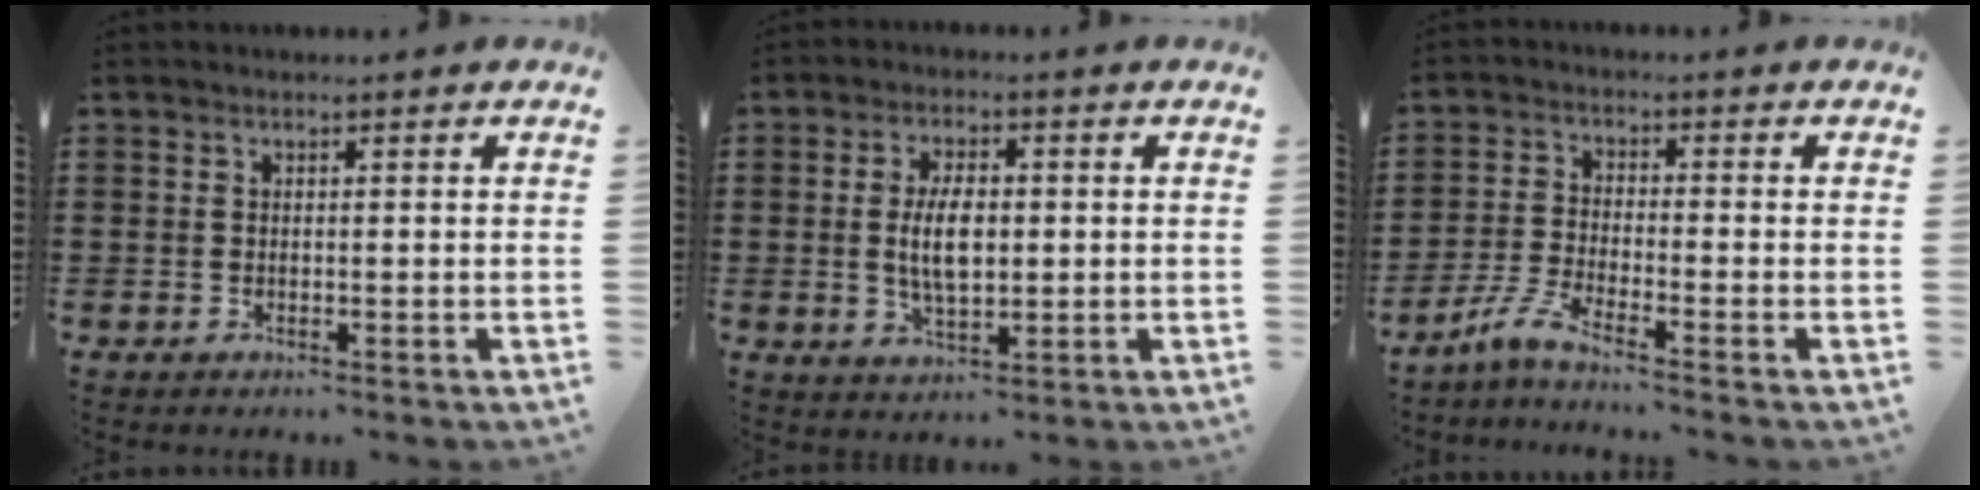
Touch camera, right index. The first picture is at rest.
{"total": 6.5, "force": [0.1, 2.7, 5.8], "torque": [-0.117, -0.003, -0.006]}
{"total": 4.3, "force": [-3.6, -0.2, 2.2], "torque": [-0.066, -0.016, -0.077]}